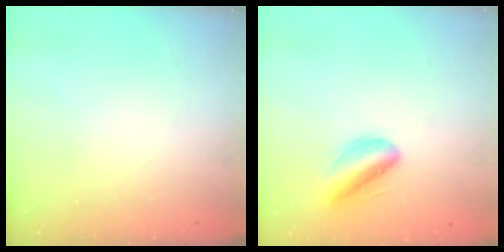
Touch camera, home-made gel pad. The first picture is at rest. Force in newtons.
{"total": 9.8, "press": 9.4, "slide": 2.9}